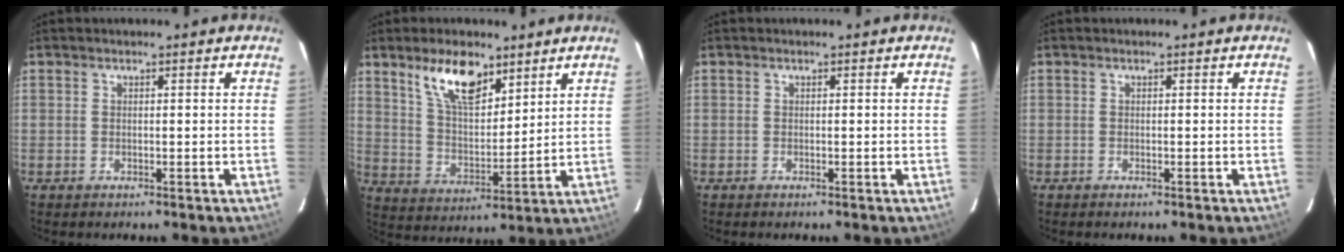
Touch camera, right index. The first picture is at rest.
{"total": 11.7, "force": [7.7, 4.9, 7.4], "torque": [-0.124, 0.001, 0.148]}
{"total": 0.0}
{"total": 0.0}